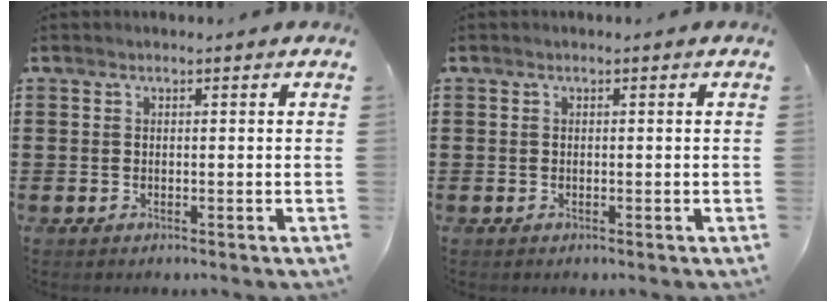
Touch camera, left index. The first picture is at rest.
{"total": 0.0}